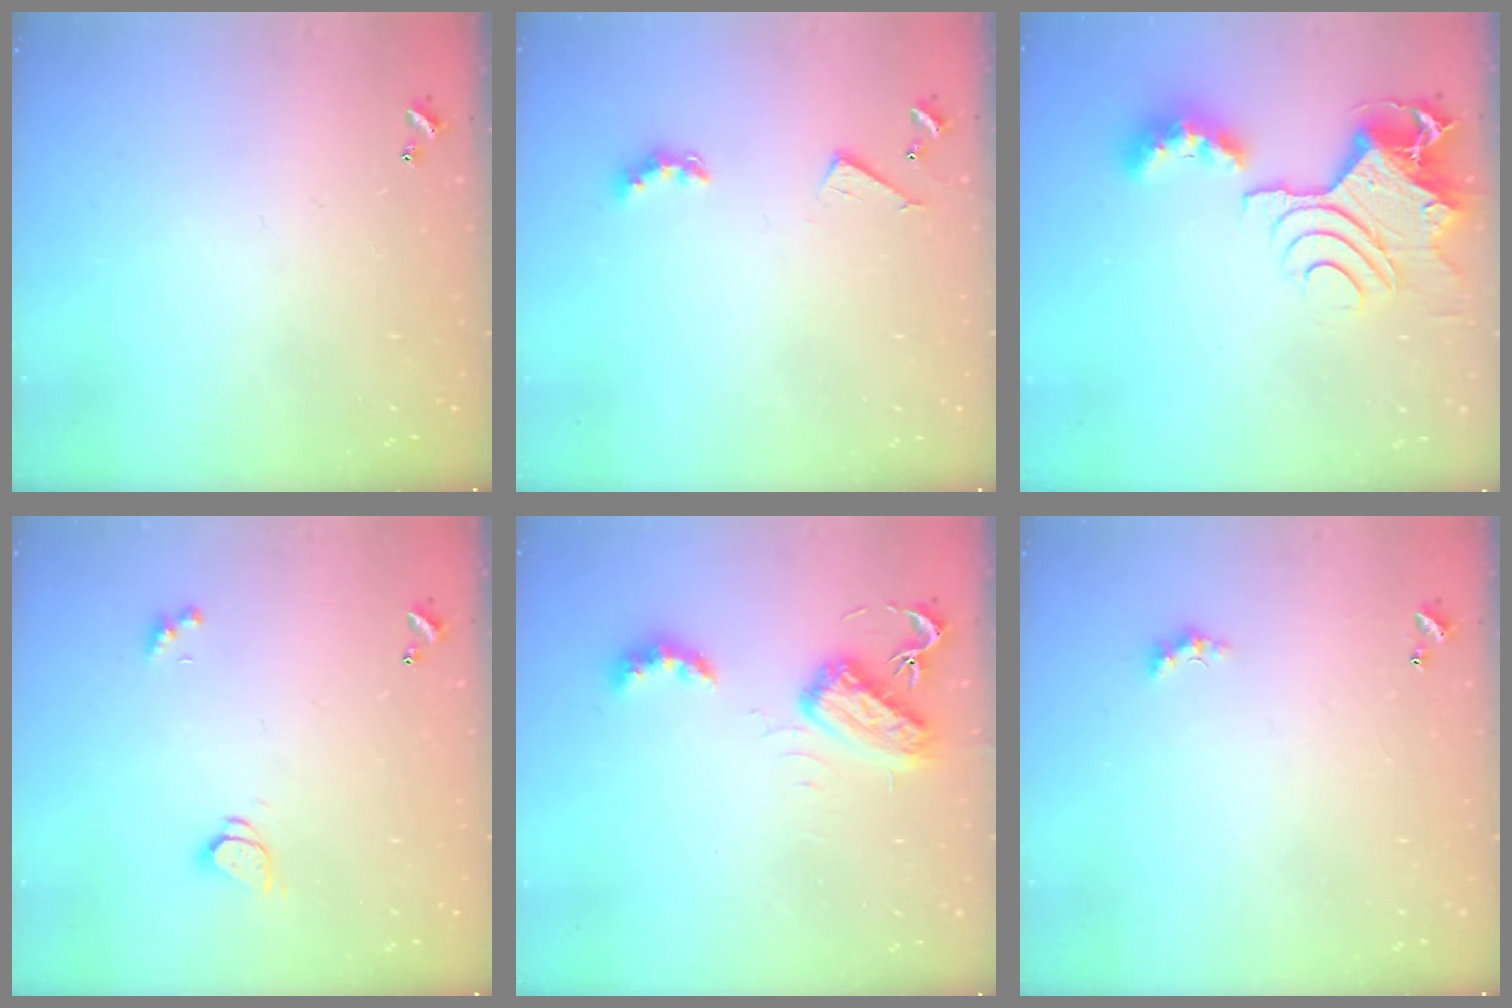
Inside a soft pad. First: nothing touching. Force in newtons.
{"total": 3.5, "press": 3.5, "slide": 0.6}
{"total": 11.3, "press": 11.2, "slide": 1.2}
{"total": 1.8, "press": 1.8, "slide": 0.3}
{"total": 6.4, "press": 6.4, "slide": 0.2}
{"total": 0.8, "press": 0.6, "slide": 0.6}